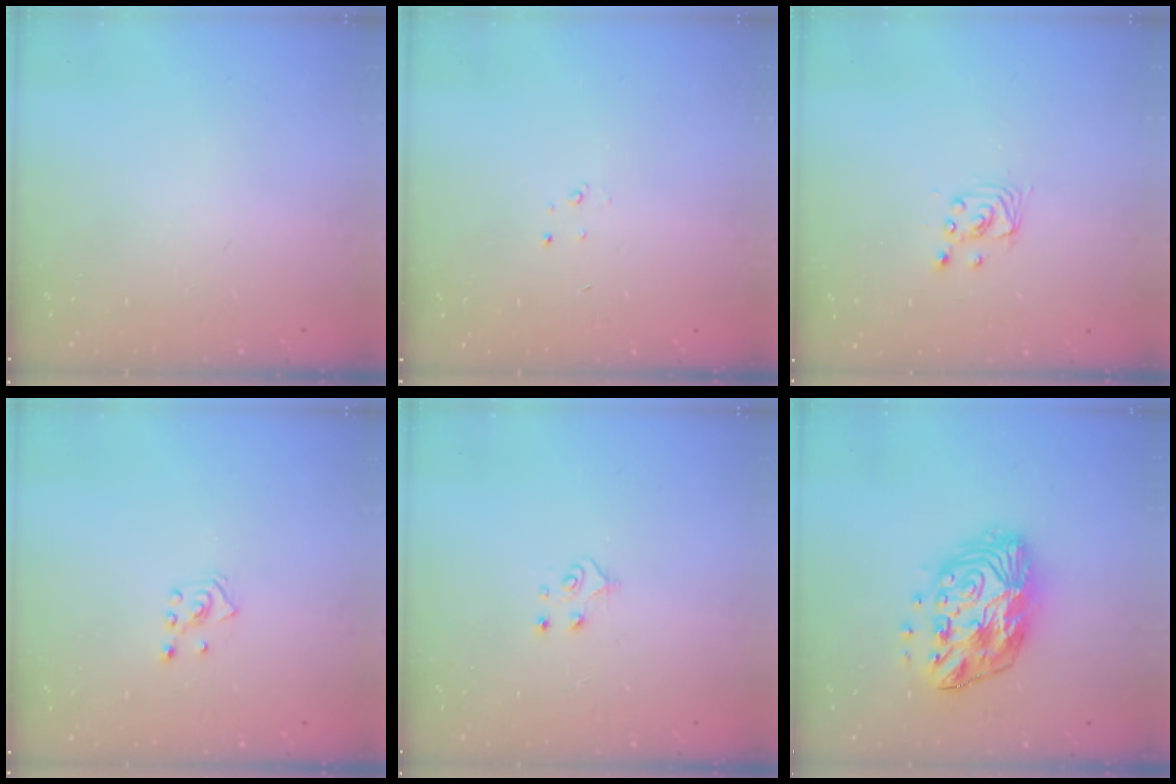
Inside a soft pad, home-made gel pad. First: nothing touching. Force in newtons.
{"total": 2.3, "press": 2.3, "slide": 0.3}
{"total": 2.8, "press": 2.8, "slide": 0.1}
{"total": 2.8, "press": 2.7, "slide": 0.7}
{"total": 4.9, "press": 4.8, "slide": 0.5}
{"total": 15.1, "press": 15.1, "slide": 0.7}